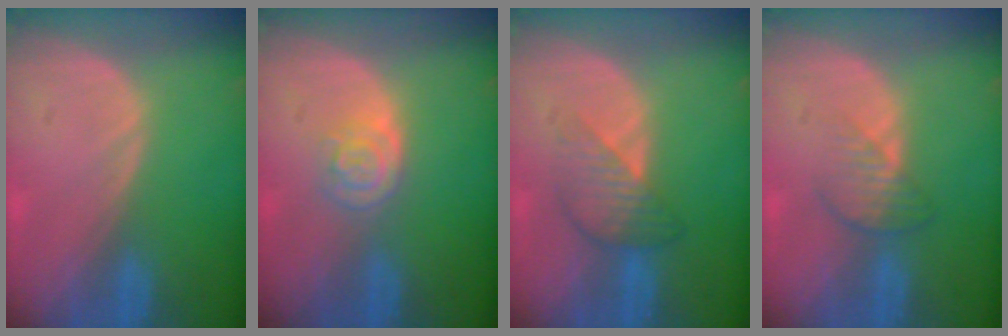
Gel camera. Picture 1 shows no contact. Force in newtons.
{"total": 3.7, "press": 3.6, "slide": 0.8}
{"total": 4.6, "press": 4.6, "slide": 0.2}
{"total": 3.7, "press": 3.3, "slide": 1.8}